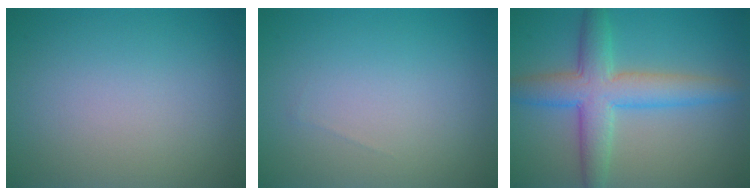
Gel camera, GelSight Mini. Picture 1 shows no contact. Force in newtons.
{"total": 0.0}
{"total": 6.1, "press": 6.1, "slide": 0.1}